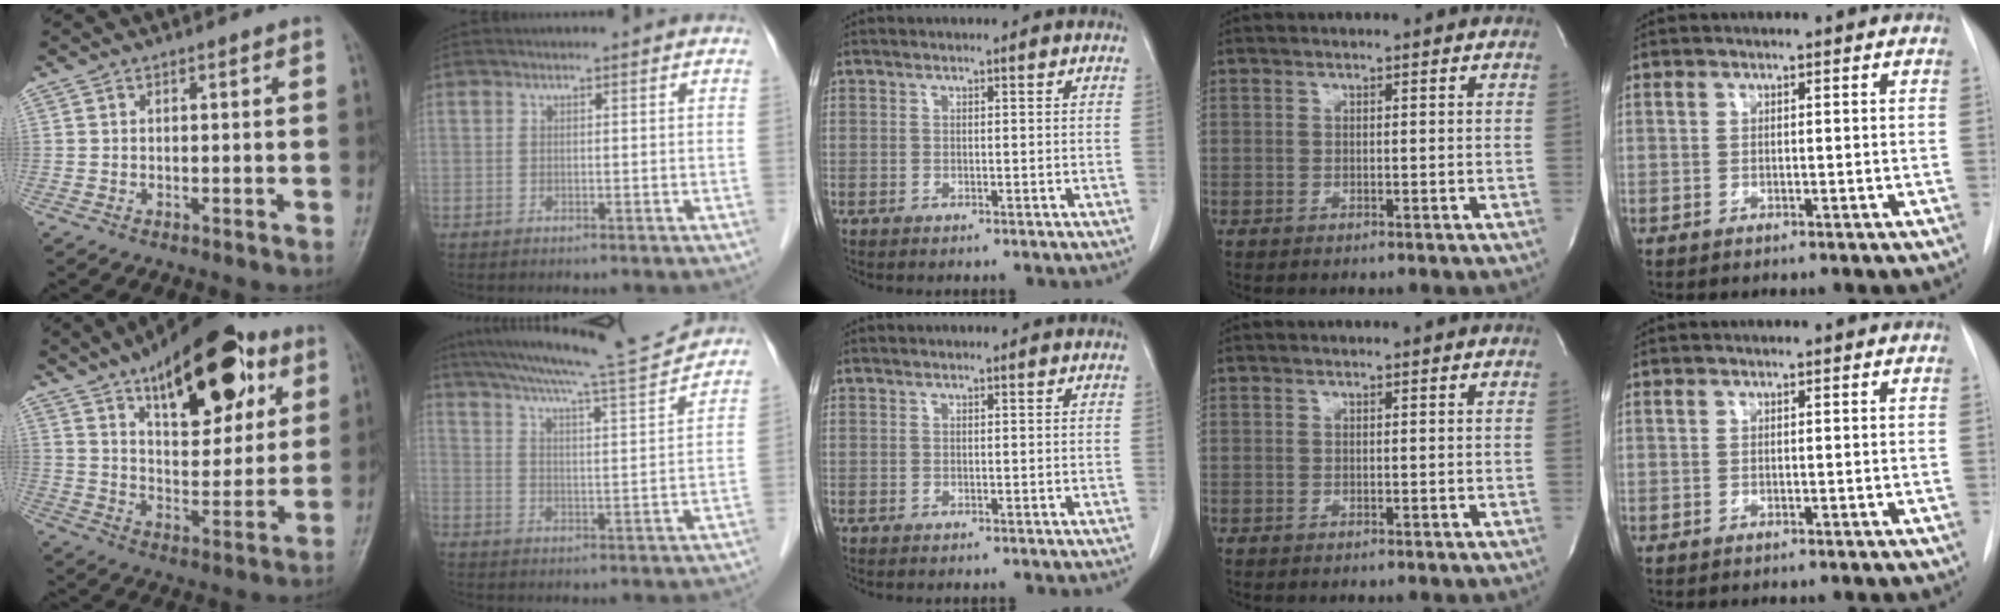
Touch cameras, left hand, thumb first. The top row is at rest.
{"thumb": {"total": 22.7, "force": [11.6, 10.3, 16.6], "torque": [-0.204, -0.033, 0.182]}, "index": {"total": 15.9, "force": [14.6, -1.2, 6.2], "torque": [-0.110, -0.018, 0.212]}}